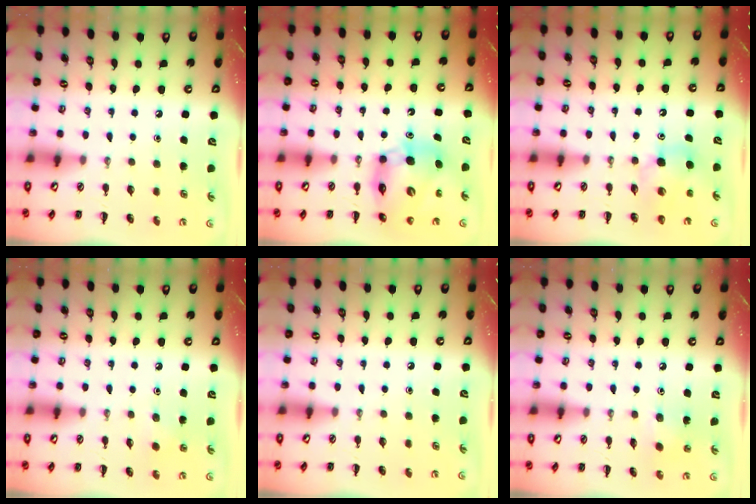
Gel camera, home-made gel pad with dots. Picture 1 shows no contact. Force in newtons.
{"total": 11.9, "press": 11.4, "slide": 3.5}
{"total": 6.5, "press": 6.5, "slide": 0.9}
{"total": 1.8, "press": 1.7, "slide": 0.6}
{"total": 0.0}
{"total": 2.9, "press": 2.8, "slide": 0.6}